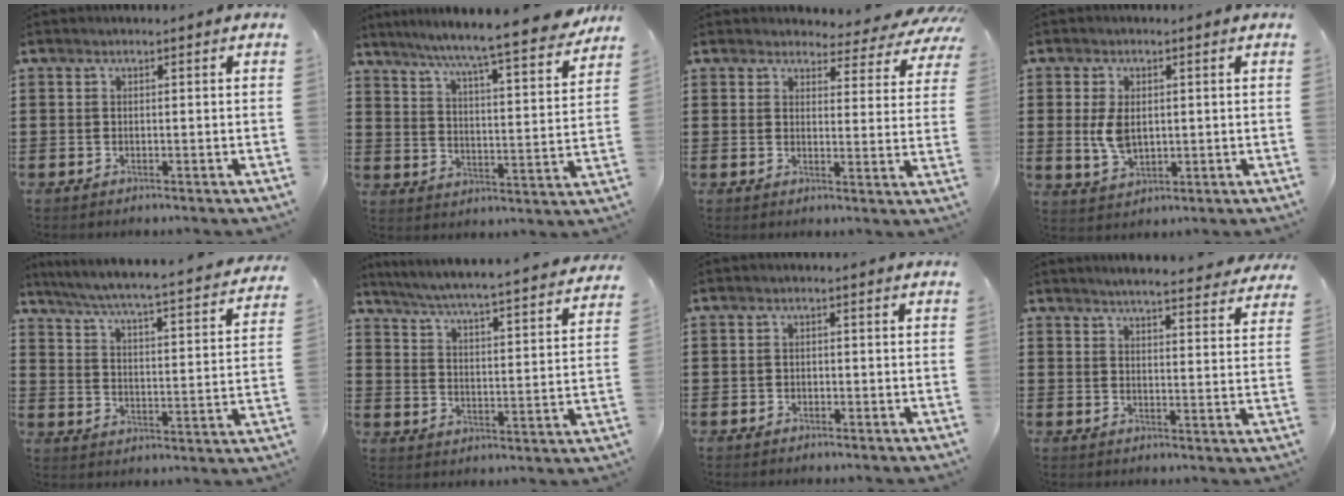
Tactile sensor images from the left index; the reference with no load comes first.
{"total": 7.7, "force": [6.7, -0.6, 3.6], "torque": [-0.090, -0.054, 0.106]}
{"total": 3.6, "force": [3.3, 0.9, 0.9], "torque": [-0.027, -0.021, 0.055]}
{"total": 5.1, "force": [0.6, 3.1, 4.0], "torque": [-0.104, 0.000, 0.004]}
{"total": 4.9, "force": [4.4, -0.7, 2.0], "torque": [-0.062, -0.045, 0.064]}
{"total": 4.9, "force": [4.6, -1.0, 1.5], "torque": [-0.052, -0.042, 0.069]}
{"total": 0.8, "force": [-0.4, 0.7, 0.2], "torque": [-0.007, 0.002, -0.009]}
{"total": 4.6, "force": [4.4, -0.5, 1.3], "torque": [-0.040, -0.024, 0.077]}